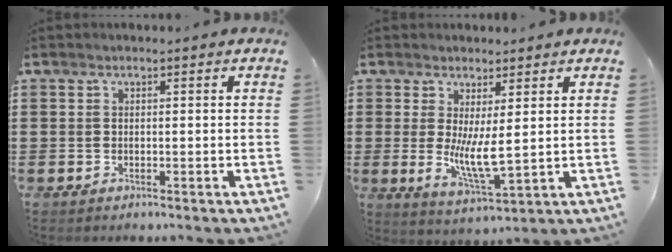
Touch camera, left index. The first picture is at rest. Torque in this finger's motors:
{"motor_torque": [1.19, -0.21, 0.63, 0.21]}